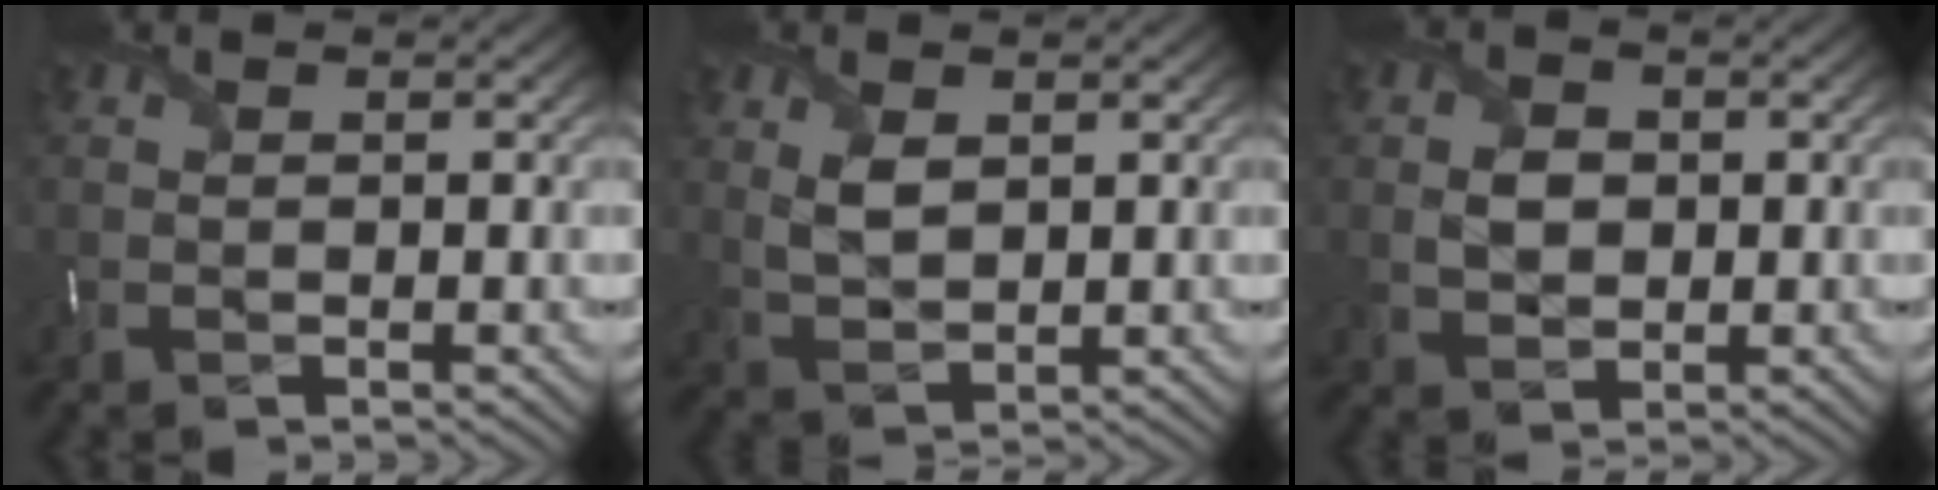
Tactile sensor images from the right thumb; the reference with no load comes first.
{"total": 3.3, "force": [1.2, 1.9, 2.4], "torque": [-0.059, -0.005, 0.030]}
{"total": 3.2, "force": [0.1, 2.5, 2.0], "torque": [-0.046, -0.004, 0.000]}